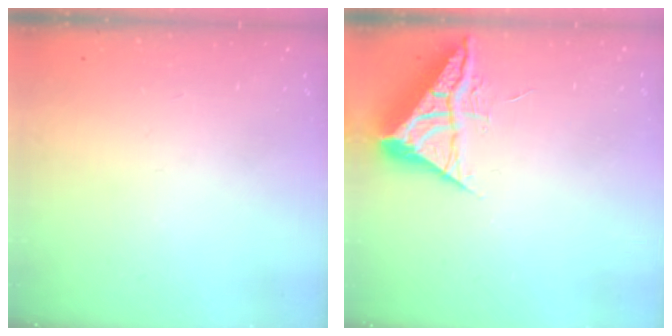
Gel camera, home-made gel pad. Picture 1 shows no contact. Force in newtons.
{"total": 6.4, "press": 6.4, "slide": 0.2}